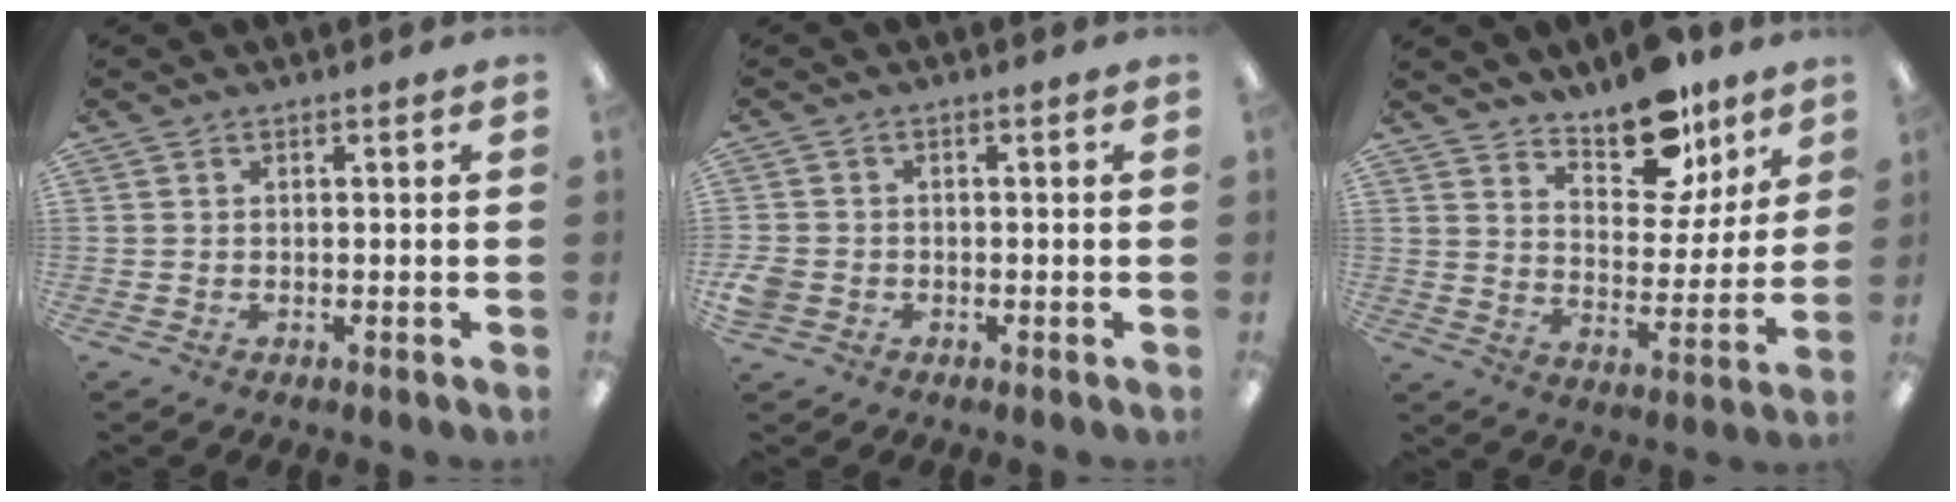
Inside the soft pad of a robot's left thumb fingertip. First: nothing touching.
{"total": 3.0, "force": [-1.1, 2.6, 1.1], "torque": [-0.022, 0.005, -0.021]}
{"total": 13.5, "force": [10.8, 6.1, 5.3], "torque": [-0.071, -0.073, 0.196]}